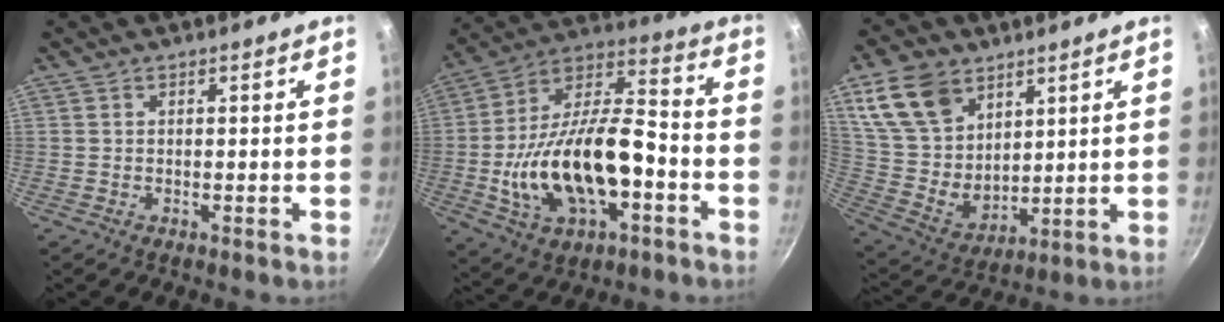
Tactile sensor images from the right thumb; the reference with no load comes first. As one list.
[{"total": 23.1, "force": [-5.5, 11.8, 19.0], "torque": [-0.333, 0.047, -0.093]}, {"total": 16.1, "force": [8.5, 10.9, 8.4], "torque": [-0.128, -0.038, 0.180]}]